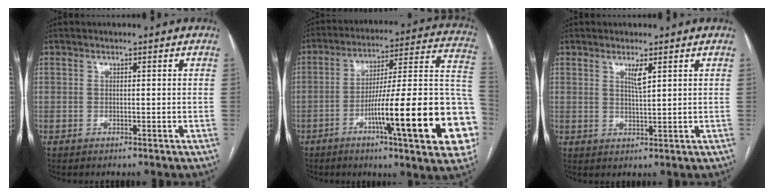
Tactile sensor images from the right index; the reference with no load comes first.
{"total": 25.4, "force": [-8.0, 1.6, 24.1], "torque": [-0.254, 0.006, -0.117]}
{"total": 2.4, "force": [1.3, 0.0, 2.0], "torque": [-0.039, -0.007, 0.025]}